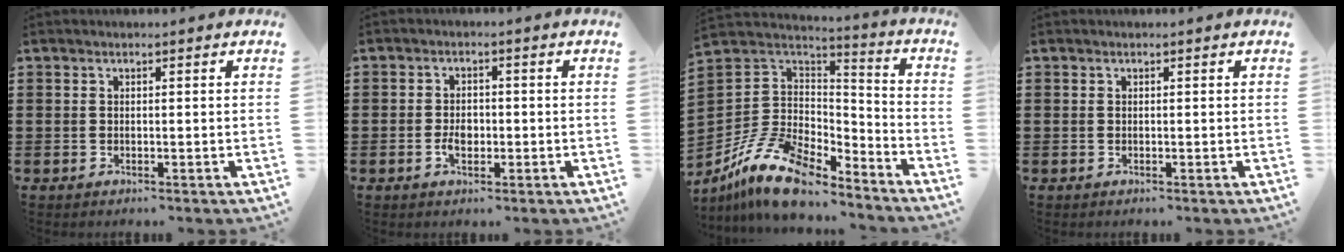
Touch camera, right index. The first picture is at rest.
{"total": 2.6, "force": [-0.7, 1.6, 1.9], "torque": [-0.035, 0.003, -0.013]}
{"total": 13.7, "force": [-9.5, 6.5, 7.4], "torque": [-0.184, 0.028, -0.182]}
{"total": 0.0}